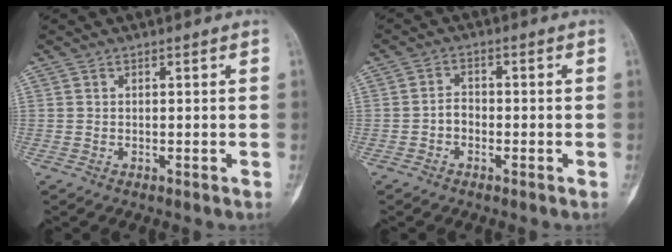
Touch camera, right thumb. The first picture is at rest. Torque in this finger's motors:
{"motor_torque": [0.16, 0.11, 0.12, -0.41, 0.08]}